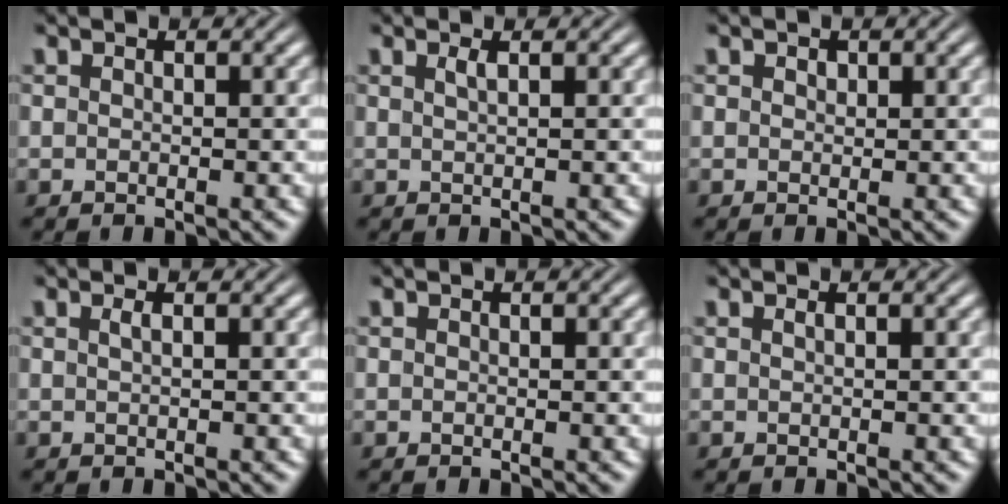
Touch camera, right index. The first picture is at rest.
{"total": 0.8, "force": [0.2, -0.3, 0.7], "torque": [-0.010, -0.002, 0.009]}
{"total": 0.5, "force": [0.3, 0.4, 0.2], "torque": [-0.004, -0.006, 0.010]}
{"total": 0.6, "force": [0.1, -0.2, 0.5], "torque": [-0.010, -0.003, 0.005]}
{"total": 0.8, "force": [-0.2, -0.7, -0.3], "torque": [0.010, -0.010, 0.006]}
{"total": 0.0}